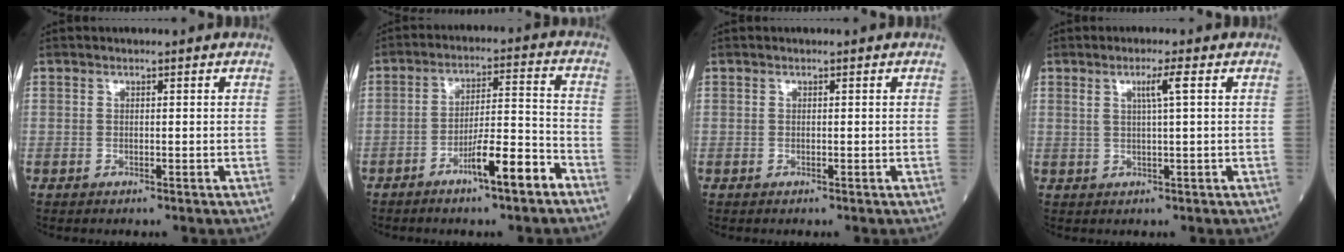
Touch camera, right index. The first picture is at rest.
{"total": 8.5, "force": [-5.2, 0.6, 6.7], "torque": [-0.107, 0.010, -0.085]}
{"total": 0.0}
{"total": 3.1, "force": [1.1, -0.4, 2.8], "torque": [-0.053, -0.001, 0.020]}